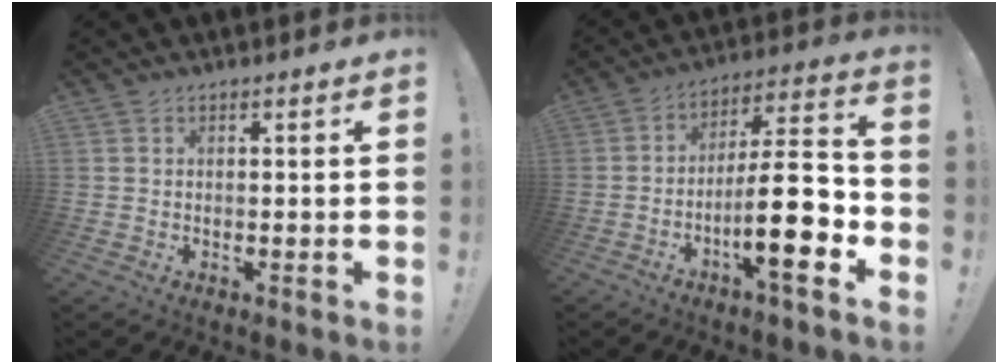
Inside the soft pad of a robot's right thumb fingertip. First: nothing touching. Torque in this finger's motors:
{"motor_torque": [1.93, 2.57, 1.44, -1.32, 0.17]}